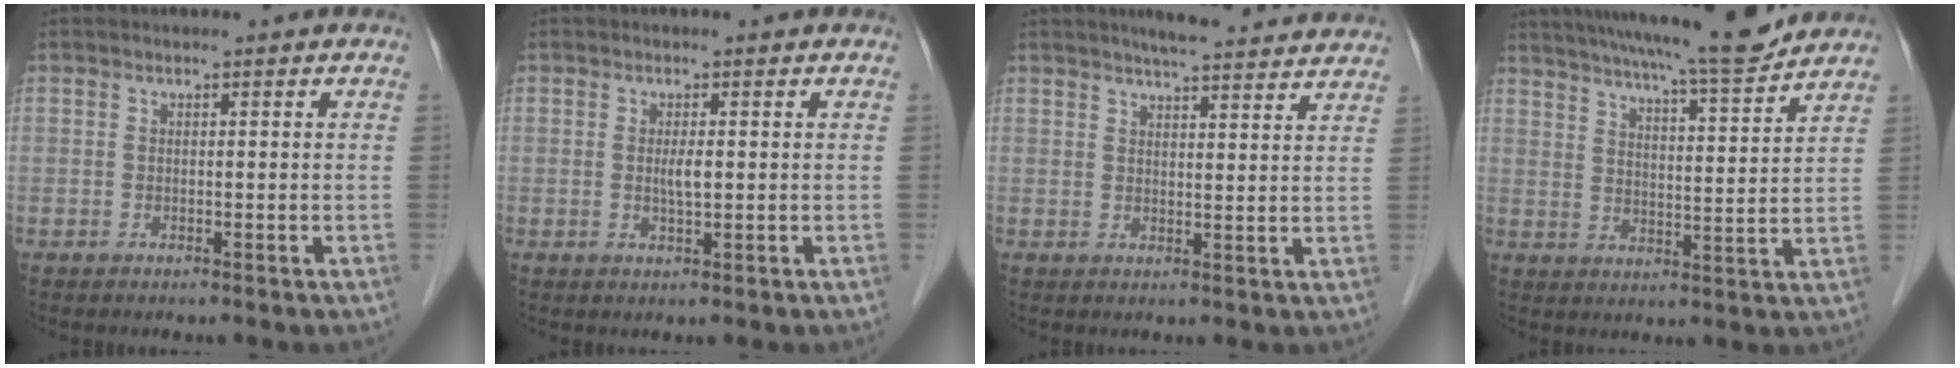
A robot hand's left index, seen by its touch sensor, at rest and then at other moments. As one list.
[{"total": 2.0, "force": [0.1, 0.4, 1.9], "torque": [-0.040, -0.001, 0.002]}, {"total": 12.7, "force": [11.7, 1.1, 4.9], "torque": [-0.060, 0.009, 0.135]}, {"total": 15.6, "force": [13.8, 0.2, 7.2], "torque": [-0.116, -0.001, 0.199]}]